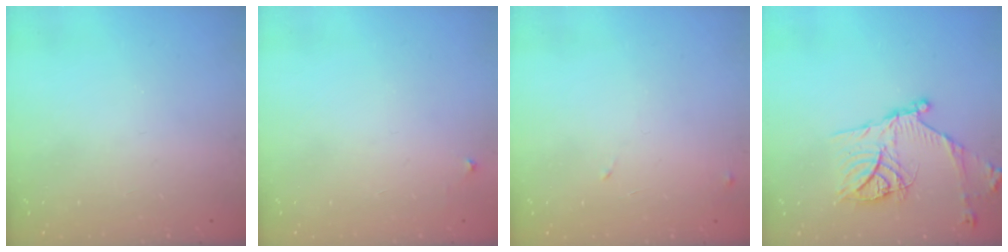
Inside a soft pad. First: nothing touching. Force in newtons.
{"total": 3.2, "press": 3.2, "slide": 0.5}
{"total": 8.1, "press": 8.1, "slide": 0.6}
{"total": 18.1, "press": 18.0, "slide": 1.7}